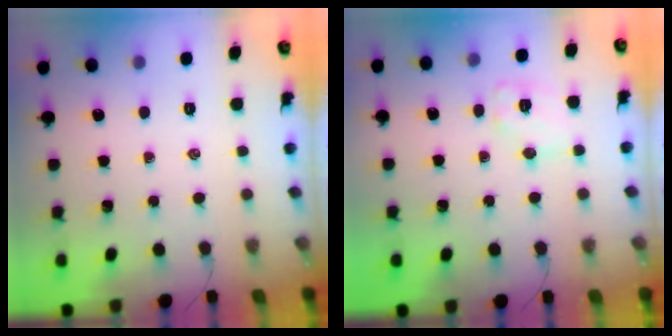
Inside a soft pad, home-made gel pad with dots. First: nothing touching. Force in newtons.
{"total": 8.3, "press": 8.3, "slide": 1.0}